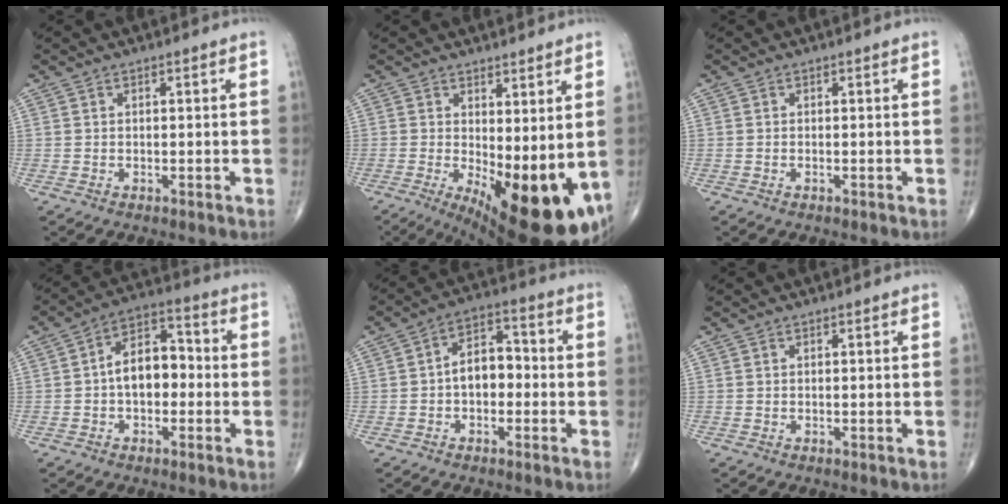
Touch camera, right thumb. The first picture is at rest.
{"total": 16.2, "force": [-1.8, 6.0, 15.0], "torque": [-0.202, -0.032, -0.004]}
{"total": 0.0}
{"total": 9.9, "force": [-0.8, 6.2, 7.7], "torque": [-0.103, 0.035, -0.026]}
{"total": 7.7, "force": [-0.9, 5.0, 5.8], "torque": [-0.074, 0.031, -0.027]}
{"total": 0.0}